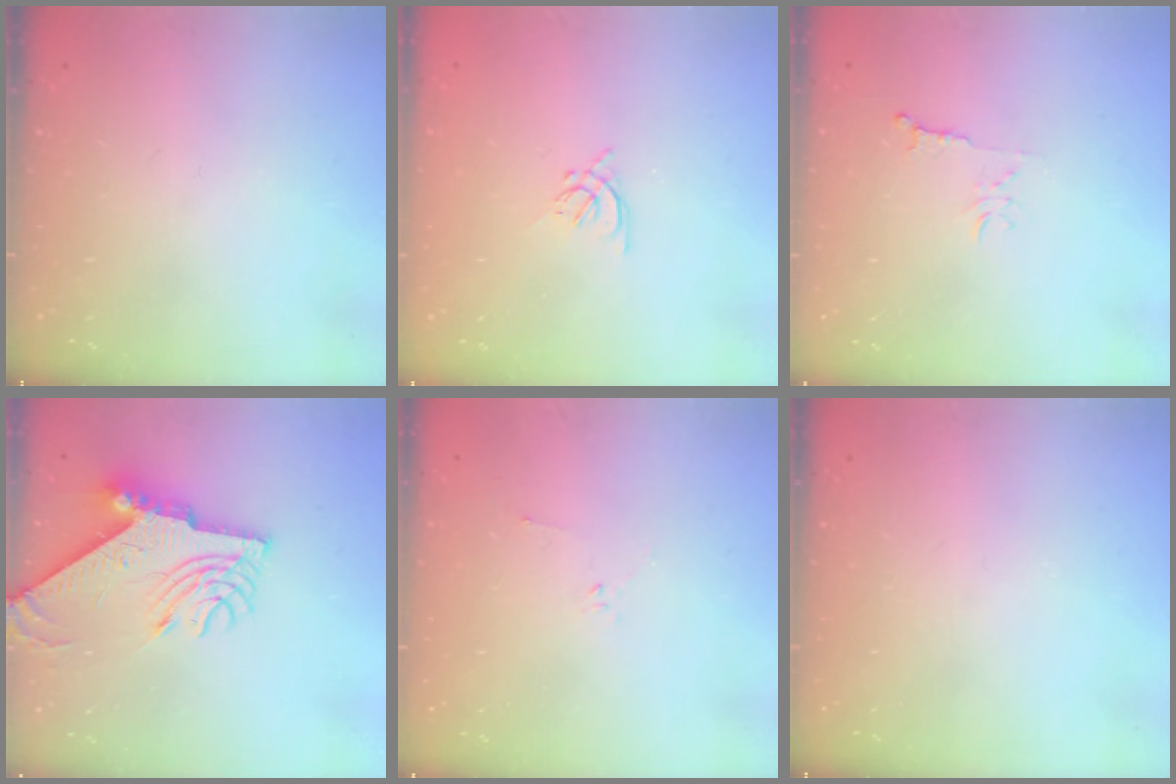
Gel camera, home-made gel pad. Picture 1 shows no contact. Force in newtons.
{"total": 2.0, "press": 1.9, "slide": 0.5}
{"total": 3.9, "press": 3.8, "slide": 0.5}
{"total": 12.3, "press": 12.2, "slide": 1.2}
{"total": 2.2, "press": 2.1, "slide": 0.7}
{"total": 0.0}